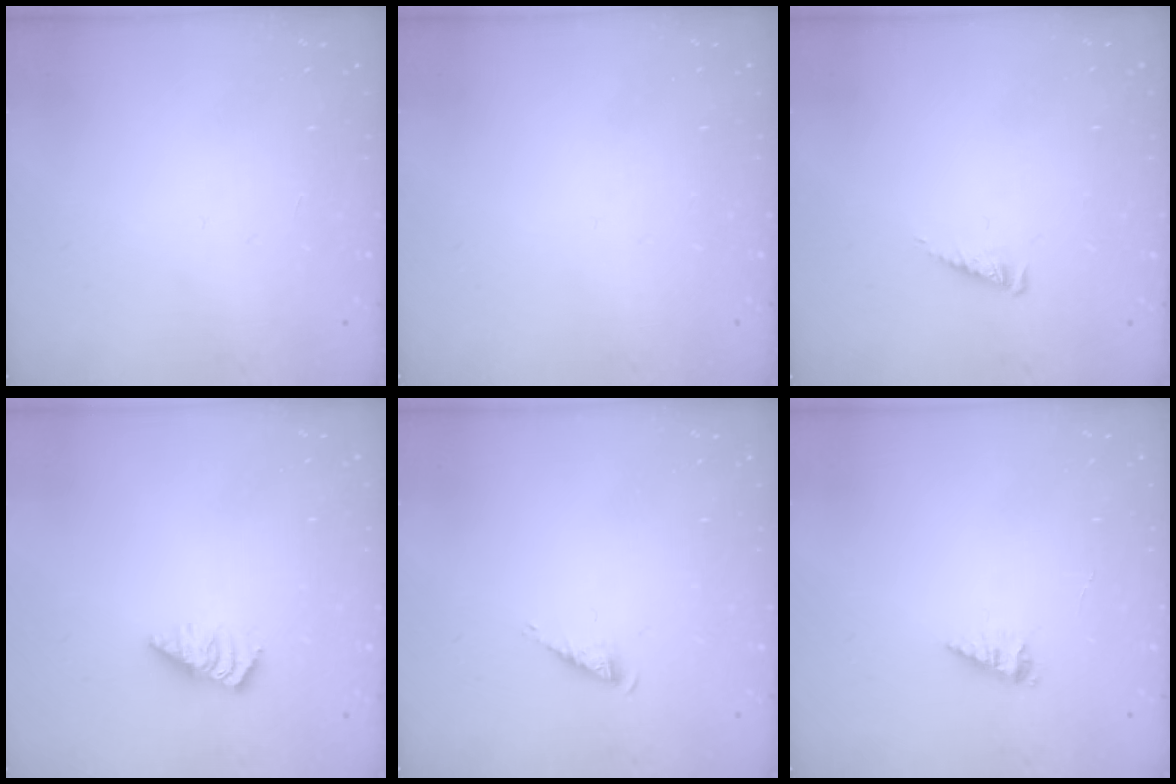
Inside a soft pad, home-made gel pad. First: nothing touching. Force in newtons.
{"total": 0.0}
{"total": 2.5, "press": 2.4, "slide": 0.4}
{"total": 2.6, "press": 2.5, "slide": 0.4}
{"total": 2.7, "press": 2.7, "slide": 0.4}
{"total": 3.6, "press": 3.5, "slide": 0.5}